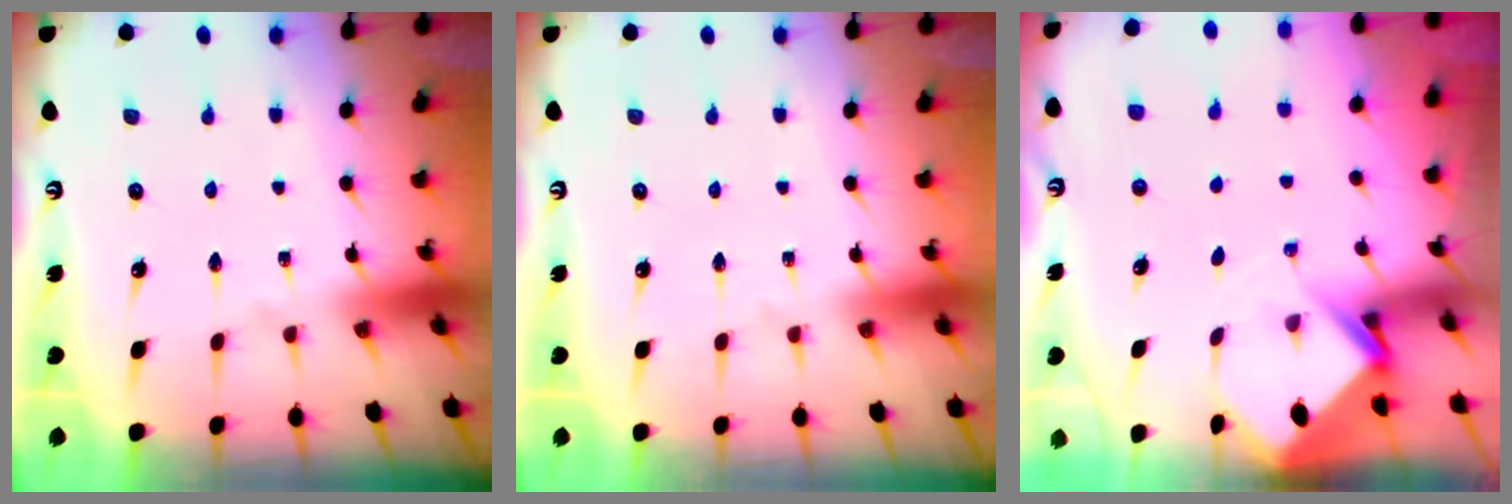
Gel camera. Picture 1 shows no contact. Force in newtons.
{"total": 0.0}
{"total": 3.6, "press": 3.6, "slide": 0.3}